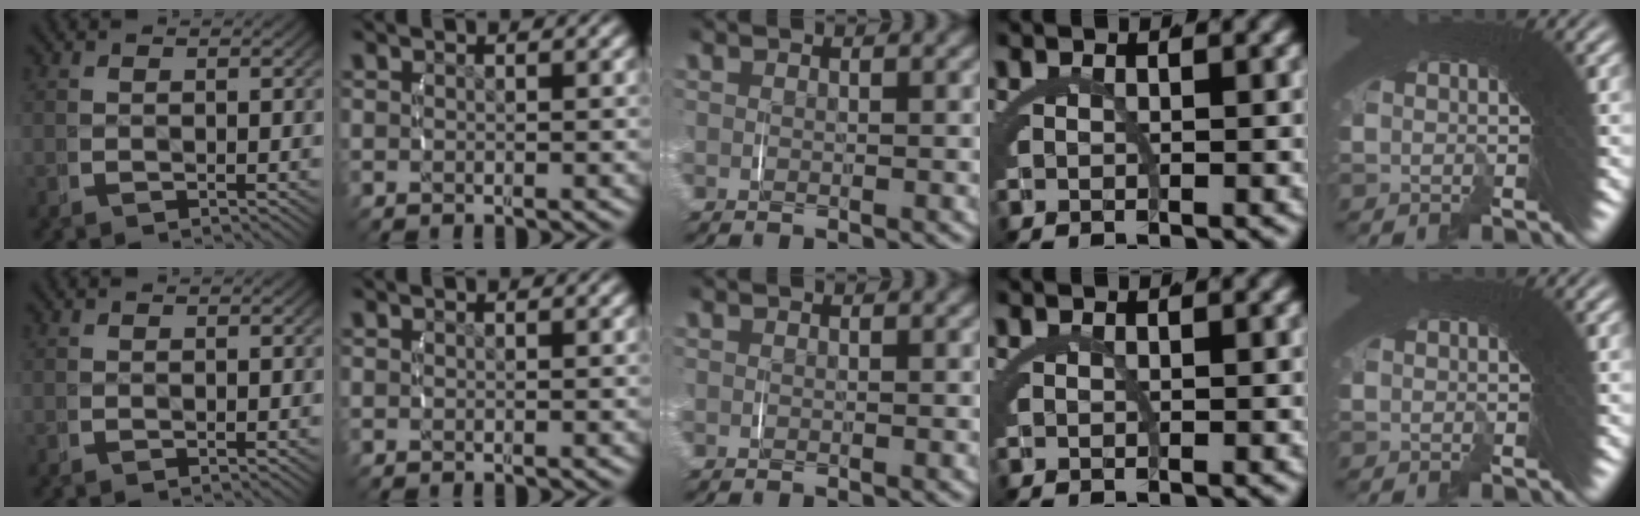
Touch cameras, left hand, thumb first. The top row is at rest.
{}